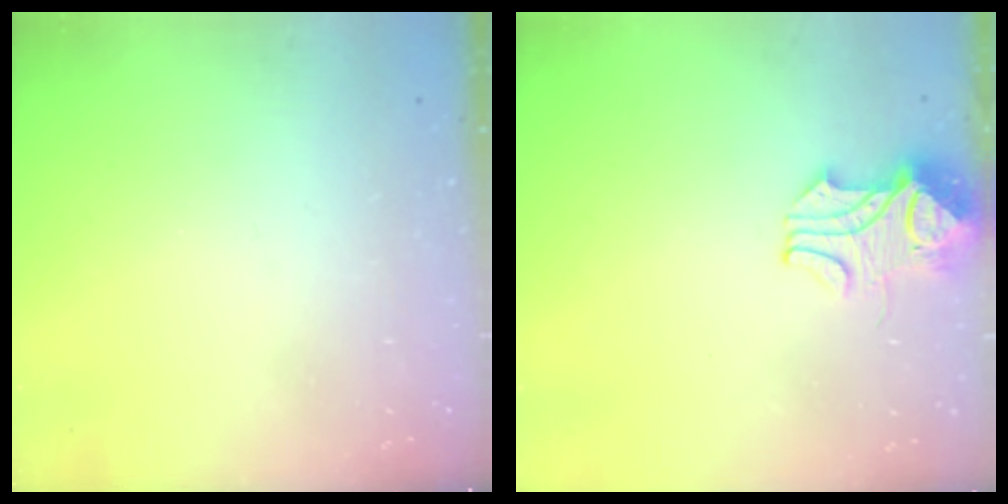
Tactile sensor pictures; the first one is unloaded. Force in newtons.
{"total": 2.5, "press": 2.4, "slide": 0.8}